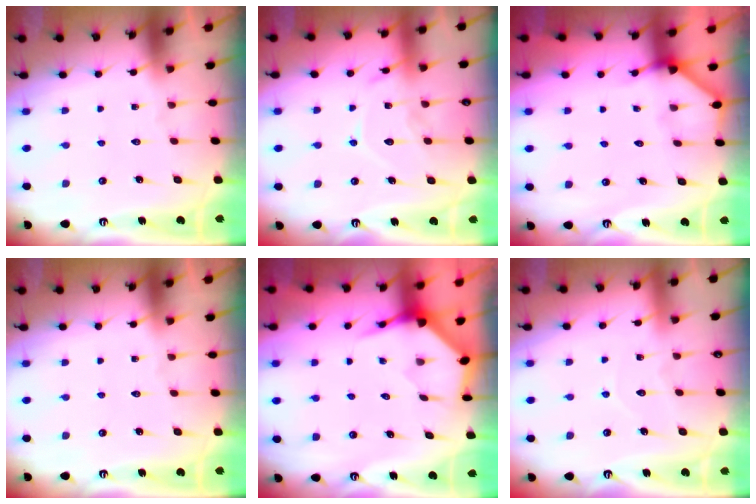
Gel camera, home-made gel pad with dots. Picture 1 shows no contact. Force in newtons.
{"total": 12.3, "press": 12.2, "slide": 1.0}
{"total": 3.6, "press": 3.6, "slide": 0.4}
{"total": 0.0}
{"total": 4.0, "press": 3.9, "slide": 0.4}
{"total": 5.1, "press": 5.1, "slide": 0.5}